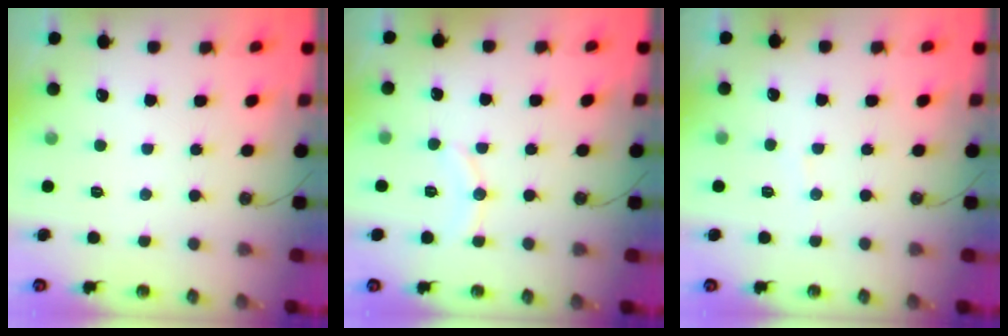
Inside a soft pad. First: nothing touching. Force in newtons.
{"total": 7.1, "press": 7.1, "slide": 0.5}
{"total": 2.8, "press": 2.8, "slide": 0.2}